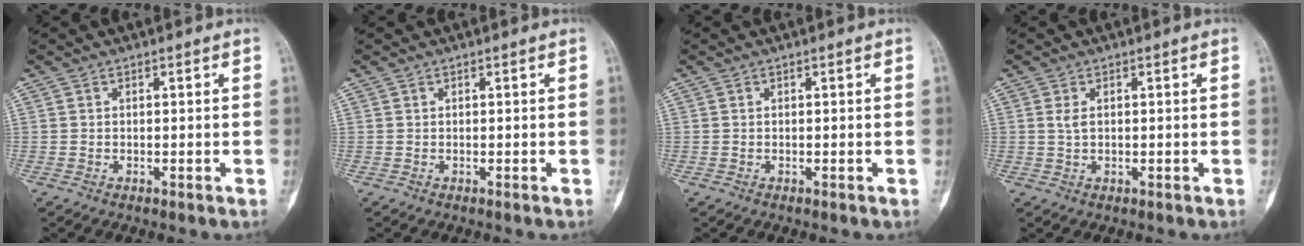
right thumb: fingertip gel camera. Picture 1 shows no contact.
{"total": 0.0}
{"total": 0.0}
{"total": 1.7, "force": [0.4, 0.9, 1.3], "torque": [-0.023, 0.001, 0.008]}